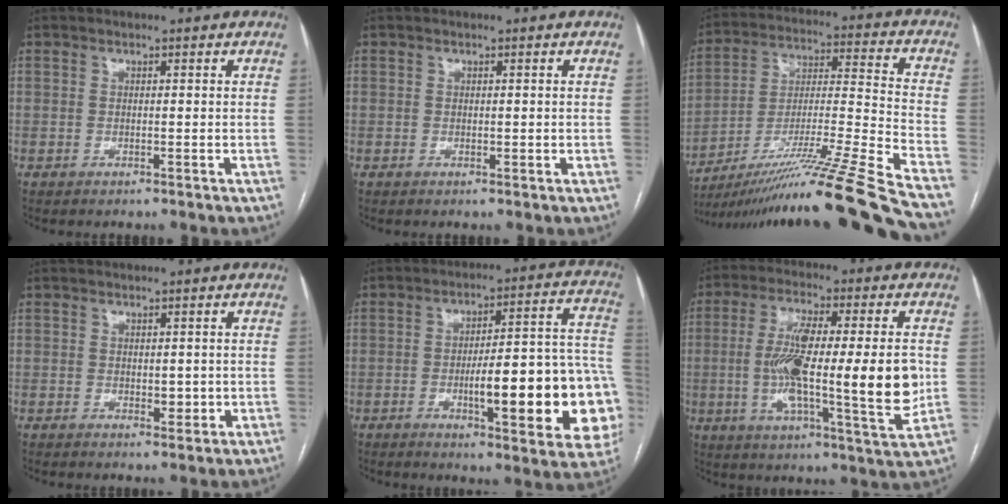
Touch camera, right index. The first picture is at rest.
{"total": 0.8, "force": [0.0, 0.6, 0.6], "torque": [-0.007, 0.001, 0.002]}
{"total": 26.1, "force": [-21.4, -3.2, 14.6], "torque": [-0.190, -0.031, -0.353]}
{"total": 2.6, "force": [-0.1, 1.5, 2.1], "torque": [-0.025, -0.002, 0.004]}
{"total": 22.2, "force": [-5.0, 4.2, 21.2], "torque": [-0.201, 0.026, -0.054]}
{"total": 19.9, "force": [-0.8, 3.2, 19.6], "torque": [-0.311, -0.002, -0.012]}